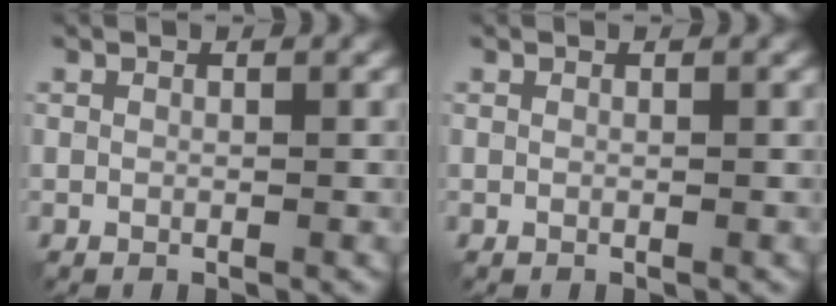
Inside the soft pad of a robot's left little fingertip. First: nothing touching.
{"total": 0.0}